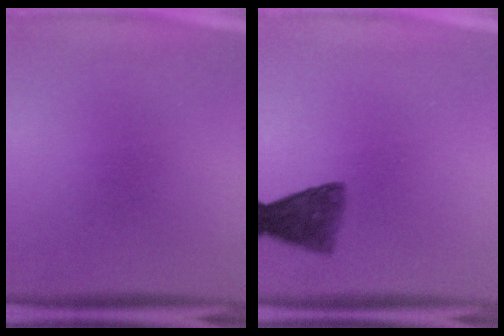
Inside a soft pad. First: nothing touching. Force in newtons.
{"total": 5.5}